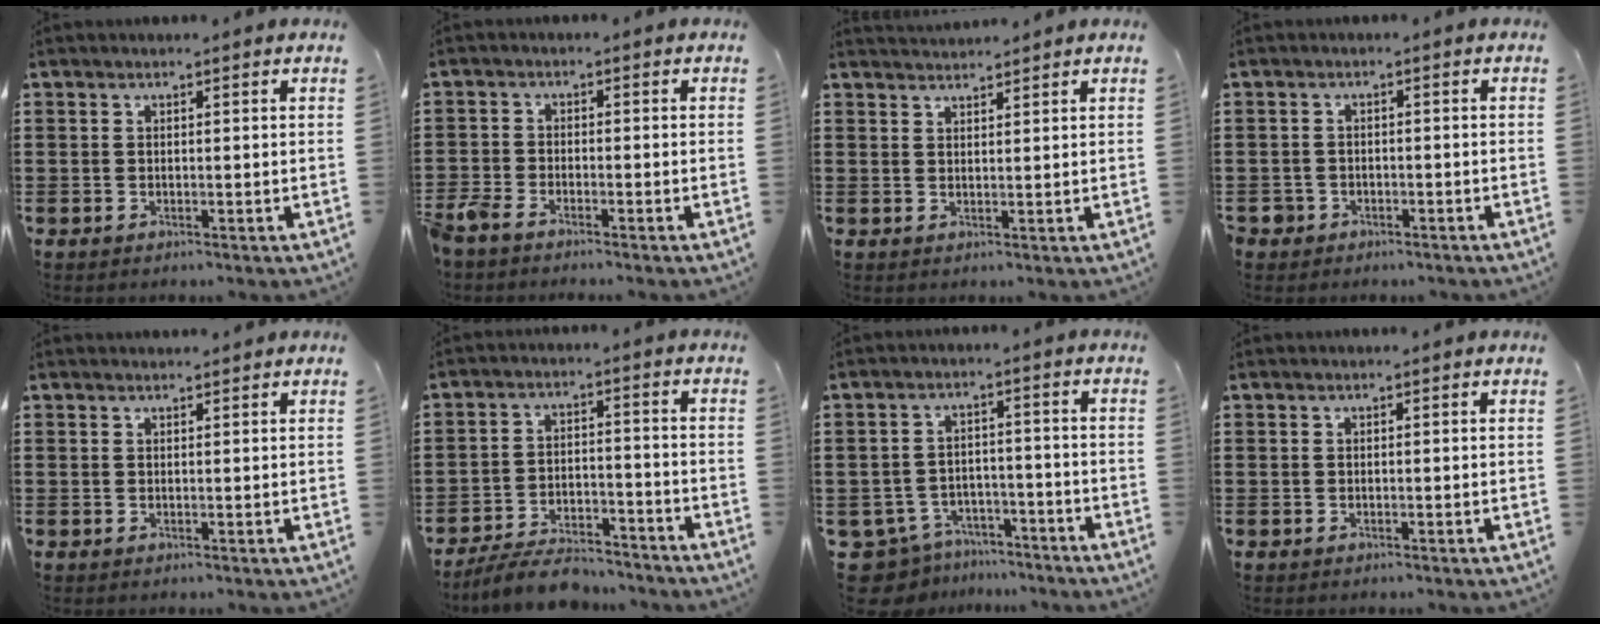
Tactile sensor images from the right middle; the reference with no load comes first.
{"total": 2.8, "force": [-2.5, 0.7, 1.1], "torque": [-0.049, -0.008, -0.059]}
{"total": 1.8, "force": [1.8, 0.1, -0.1], "torque": [-0.004, 0.004, 0.035]}
{"total": 1.8, "force": [-1.4, 1.2, -0.1], "torque": [-0.005, 0.001, -0.033]}
{"total": 0.9, "force": [0.9, 0.0, 0.0], "torque": [0.005, -0.003, 0.015]}
{"total": 6.7, "force": [-6.3, 1.3, 2.0], "torque": [-0.032, 0.012, -0.118]}
{"total": 5.7, "force": [-5.4, 1.6, 0.8], "torque": [-0.044, 0.007, -0.118]}
{"total": 0.0}